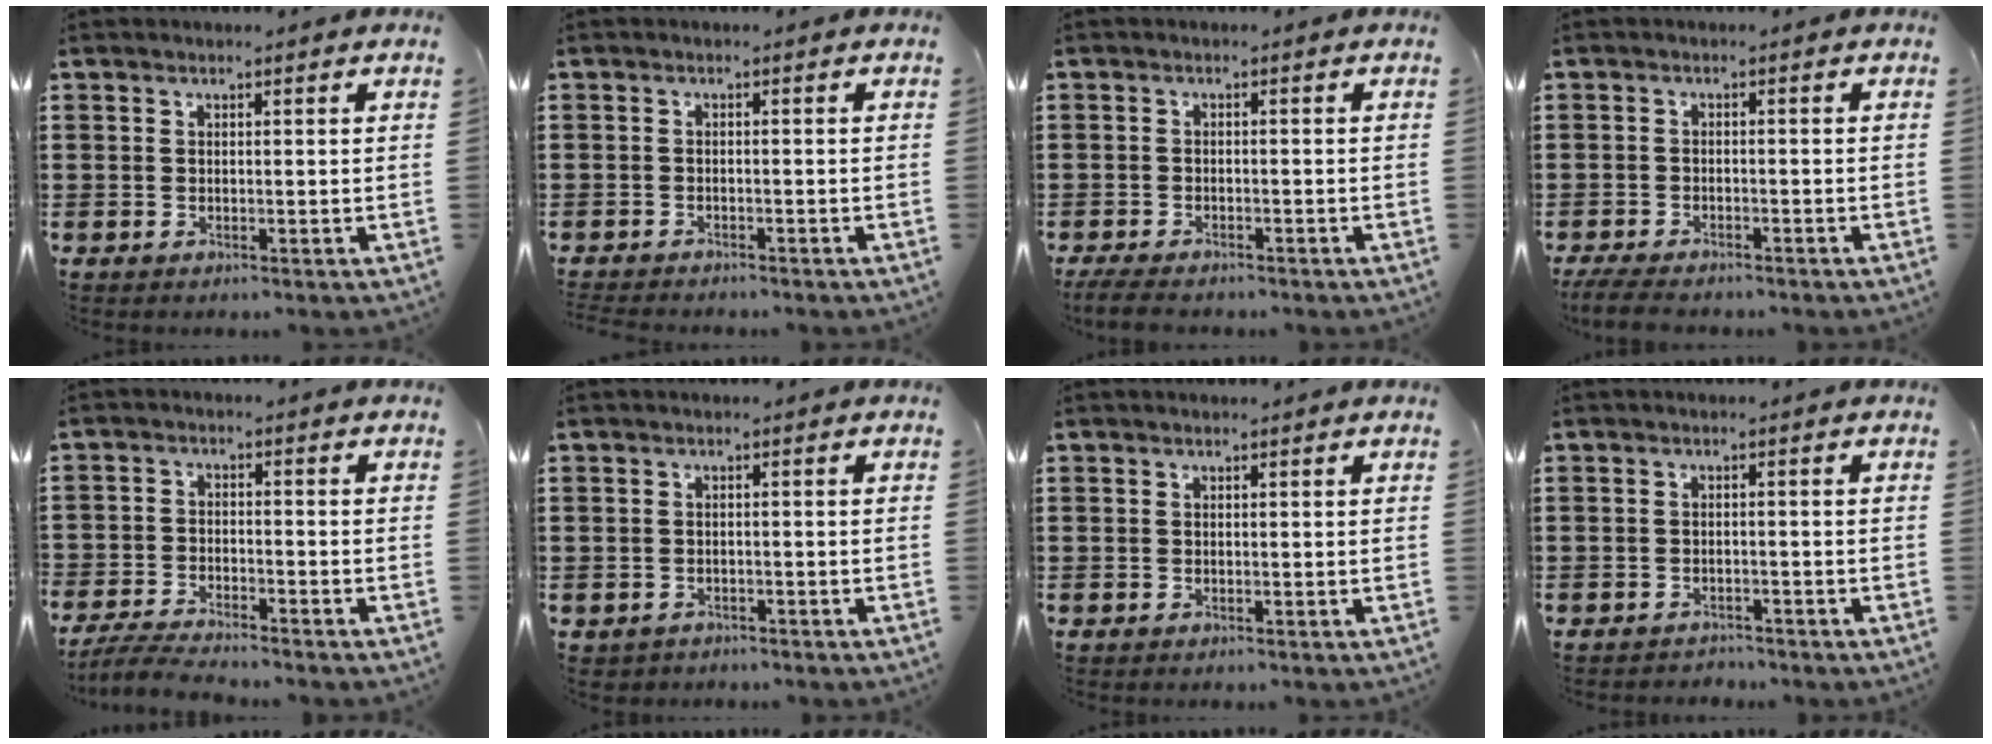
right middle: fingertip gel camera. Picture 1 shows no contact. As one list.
[{"total": 1.1, "force": [-1.1, 0.1, 0.0], "torque": [-0.002, 0.001, -0.024]}, {"total": 2.3, "force": [-2.2, 0.4, 0.7], "torque": [-0.021, 0.000, -0.048]}, {"total": 2.9, "force": [-2.7, 0.4, 0.9], "torque": [-0.030, -0.003, -0.062]}, {"total": 4.8, "force": [-4.6, 0.4, 1.2], "torque": [-0.034, -0.004, -0.096]}, {"total": 0.9, "force": [-0.9, 0.4, -0.1], "torque": [-0.002, 0.002, -0.020]}, {"total": 0.0}, {"total": 1.4, "force": [-1.4, 0.2, -0.1], "torque": [-0.004, 0.001, -0.031]}]